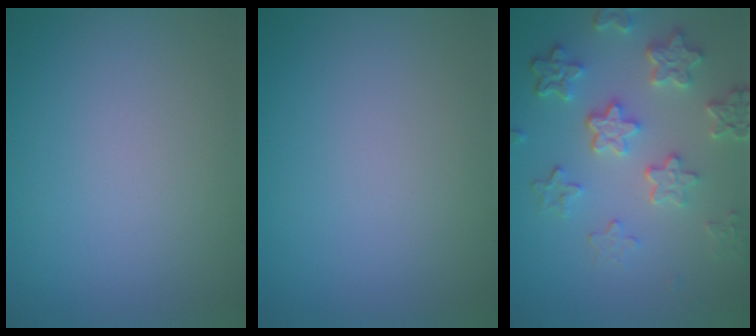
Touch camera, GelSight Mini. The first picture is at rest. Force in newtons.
{"total": 0.0}
{"total": 5.9, "press": 4.4, "slide": 4.0}